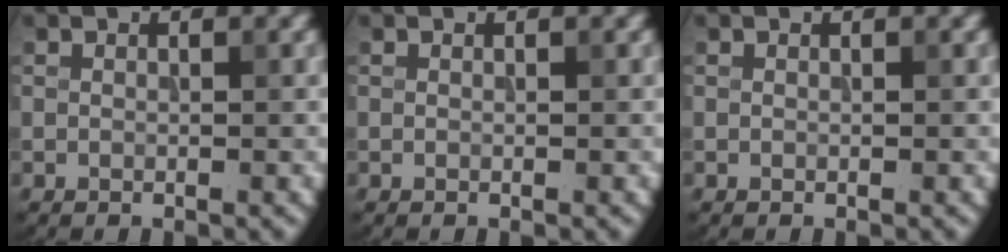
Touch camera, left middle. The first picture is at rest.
{"total": 0.0}
{"total": 0.0}